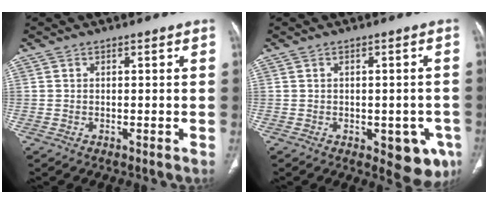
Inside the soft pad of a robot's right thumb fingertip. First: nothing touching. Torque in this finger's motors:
{"motor_torque": [1.37, 1.00, -0.11, 0.04, 0.00]}